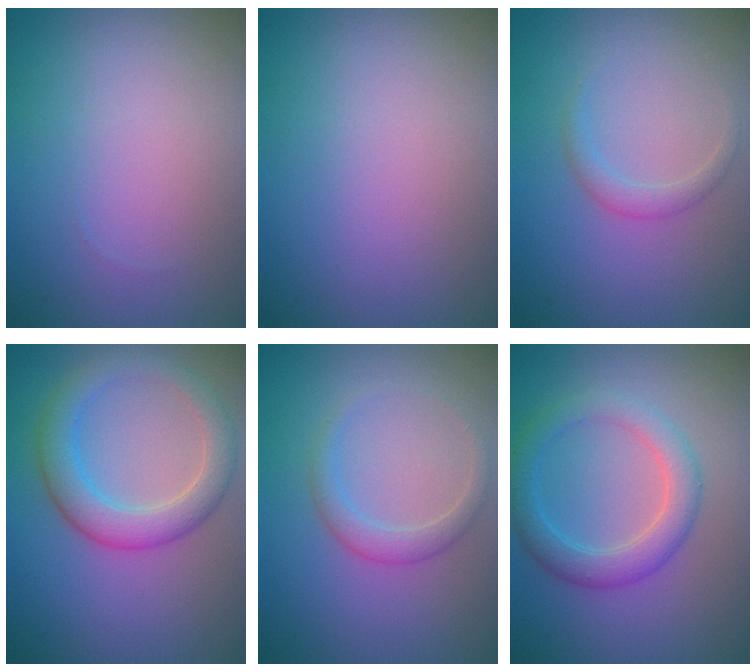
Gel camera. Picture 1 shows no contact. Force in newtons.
{"total": 0.0}
{"total": 1.4, "press": 1.4, "slide": 0.1}
{"total": 4.4, "press": 4.3, "slide": 0.2}
{"total": 1.9, "press": 1.9, "slide": 0.1}
{"total": 3.7, "press": 3.7, "slide": 0.0}